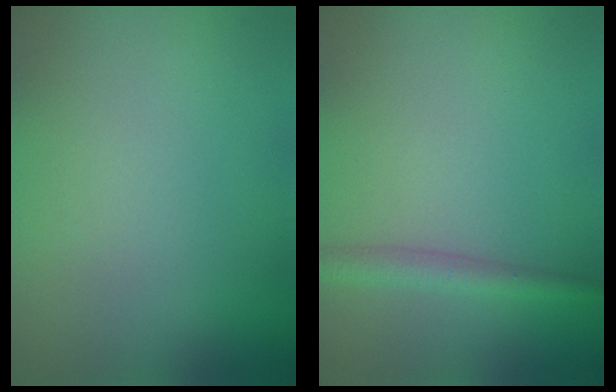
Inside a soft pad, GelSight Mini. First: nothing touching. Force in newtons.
{"total": 2.0, "press": 2.0, "slide": 0.0}